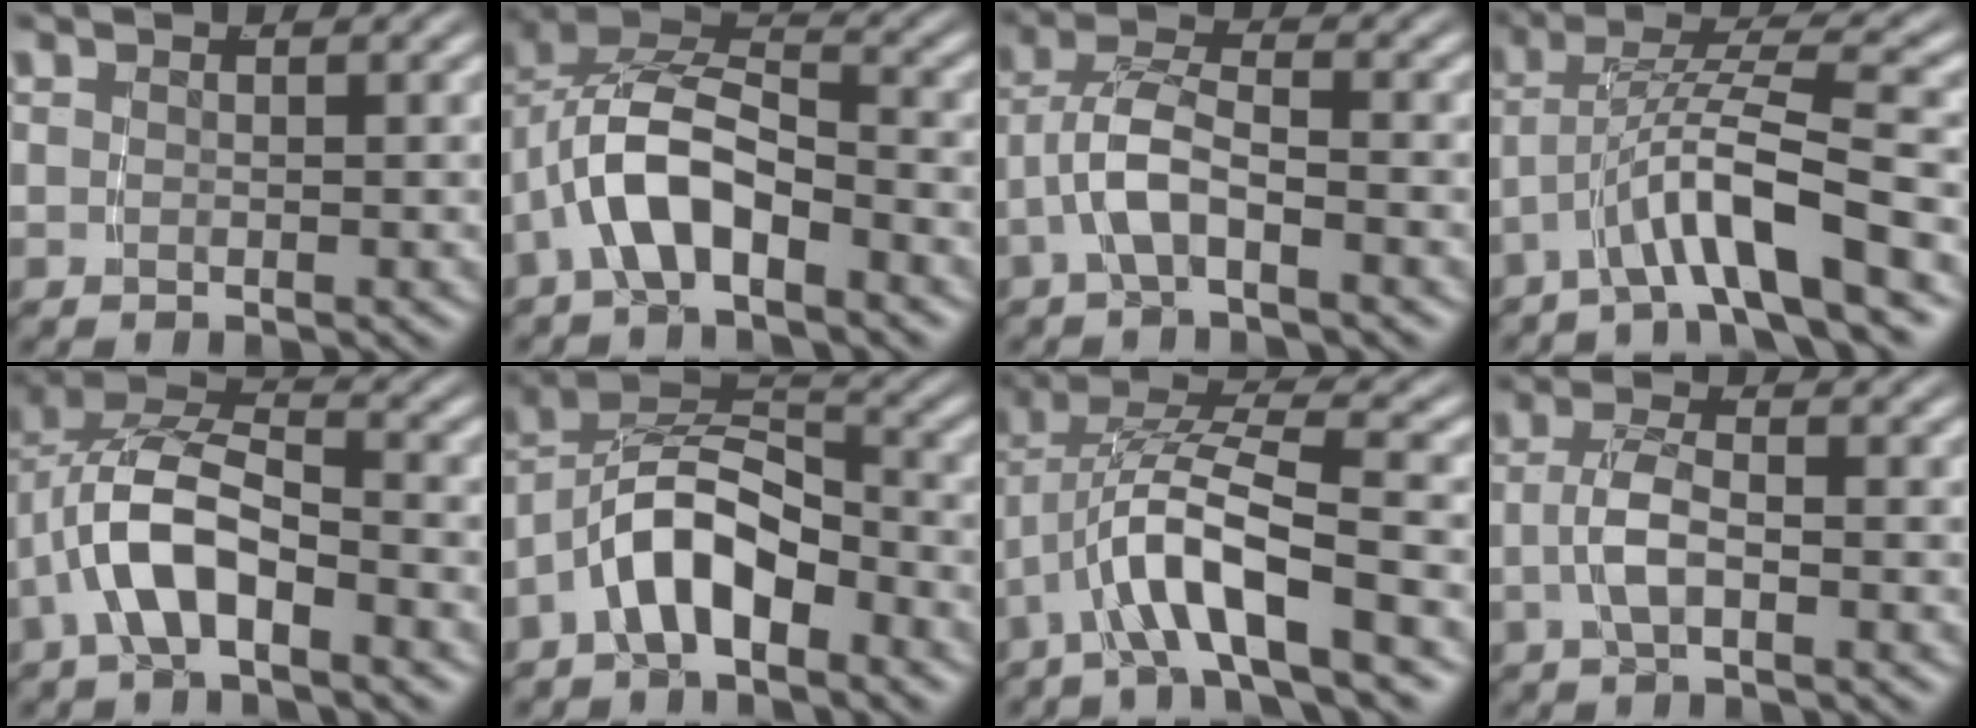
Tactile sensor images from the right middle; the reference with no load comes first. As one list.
[{"total": 8.3, "force": [-0.6, 6.2, 5.5], "torque": [-0.123, -0.014, -0.017]}, {"total": 4.1, "force": [-1.0, 1.9, 3.5], "torque": [-0.075, -0.008, -0.016]}, {"total": 4.7, "force": [-1.5, 0.9, 4.4], "torque": [-0.091, -0.001, -0.022]}, {"total": 7.7, "force": [-0.3, 5.4, 5.5], "torque": [-0.122, -0.012, -0.010]}, {"total": 7.5, "force": [-1.8, 5.2, 5.1], "torque": [-0.101, -0.014, -0.031]}, {"total": 5.9, "force": [-0.4, 2.6, 5.3], "torque": [-0.111, 0.000, -0.006]}, {"total": 2.6, "force": [-0.9, 0.4, 2.4], "torque": [-0.052, -0.003, -0.013]}]